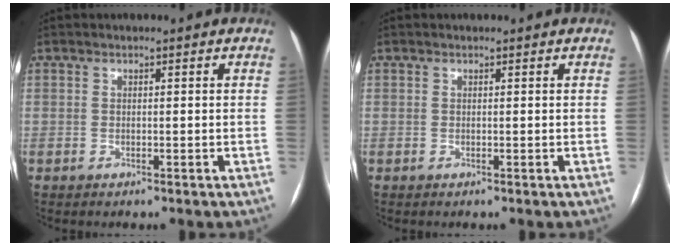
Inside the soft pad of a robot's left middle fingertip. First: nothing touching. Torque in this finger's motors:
{"motor_torque": [0.21, -0.43, -0.01, 0.00]}